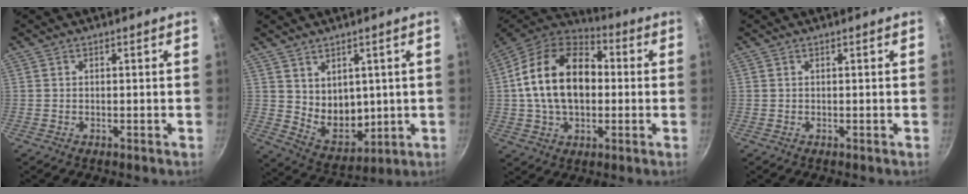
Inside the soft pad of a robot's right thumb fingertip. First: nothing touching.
{"total": 8.9, "force": [2.5, 6.6, 5.3], "torque": [-0.057, -0.033, 0.066]}
{"total": 20.4, "force": [1.2, 13.5, 15.2], "torque": [-0.241, 0.034, 0.008]}
{"total": 0.0}